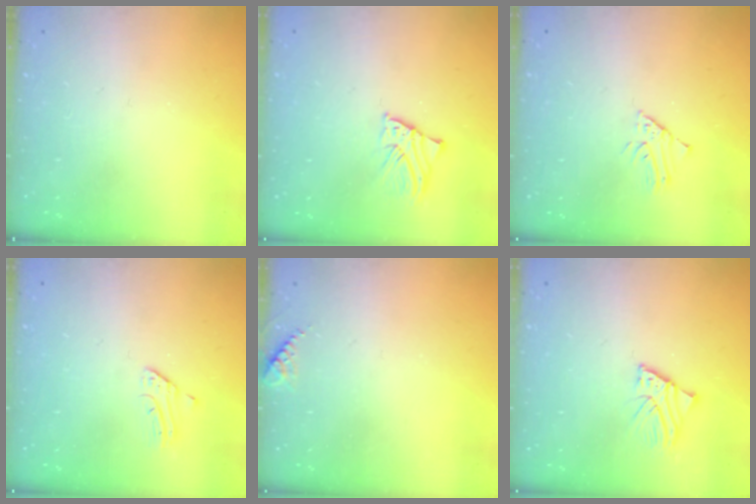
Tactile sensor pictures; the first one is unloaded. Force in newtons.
{"total": 2.2, "press": 2.2, "slide": 0.1}
{"total": 1.6, "press": 1.6, "slide": 0.1}
{"total": 2.4, "press": 2.4, "slide": 0.2}
{"total": 5.8, "press": 5.7, "slide": 0.7}
{"total": 2.8, "press": 2.7, "slide": 0.3}